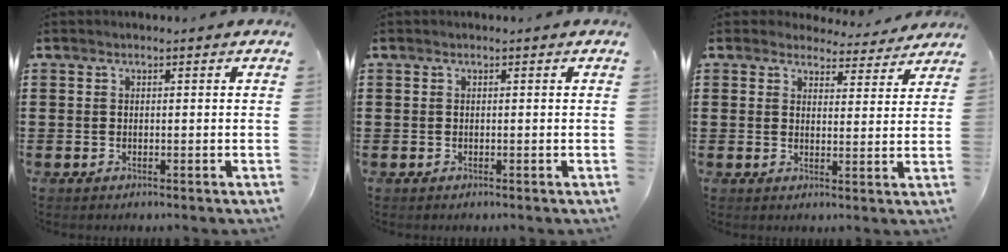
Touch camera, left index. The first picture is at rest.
{"total": 0.0}
{"total": 4.2, "force": [4.1, 0.9, 0.6], "torque": [-0.020, -0.021, 0.073]}